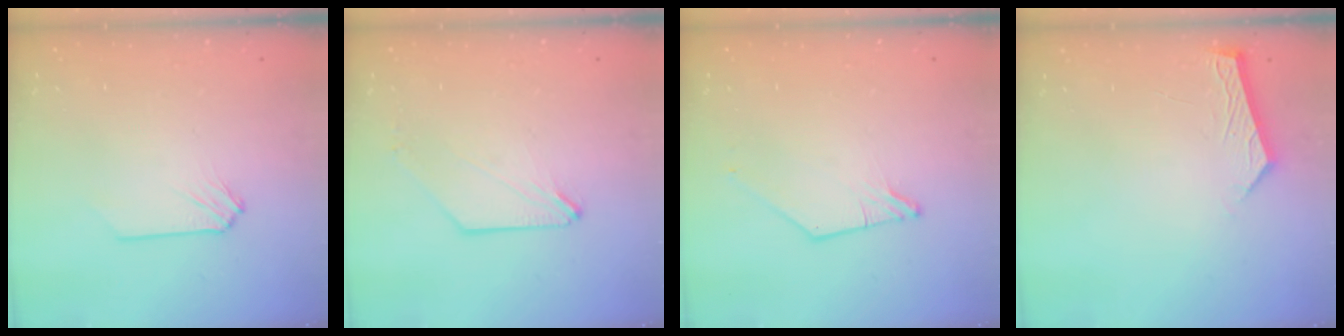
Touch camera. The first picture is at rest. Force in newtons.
{"total": 0.0}
{"total": 1.3, "press": 1.3, "slide": 0.2}
{"total": 5.3, "press": 5.3, "slide": 0.5}